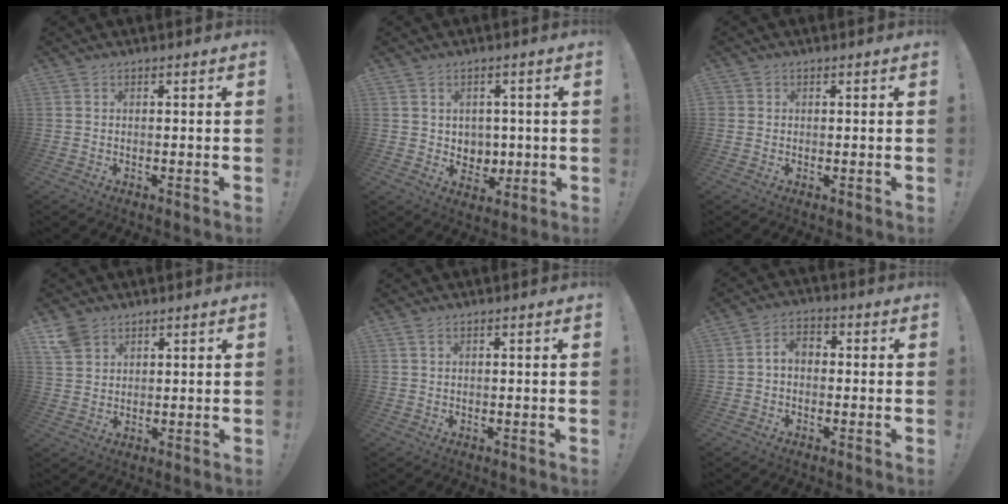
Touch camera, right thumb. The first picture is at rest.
{"total": 5.5, "force": [2.1, 5.0, 1.0], "torque": [-0.015, -0.018, 0.045]}
{"total": 1.2, "force": [0.3, 1.2, 0.2], "torque": [-0.006, 0.003, 0.006]}
{"total": 5.4, "force": [3.7, 3.5, 1.8], "torque": [-0.036, -0.016, 0.075]}
{"total": 1.3, "force": [0.7, 0.5, 0.9], "torque": [-0.025, 0.002, 0.015]}
{"total": 4.6, "force": [-0.5, 2.9, 3.5], "torque": [-0.063, 0.011, -0.010]}